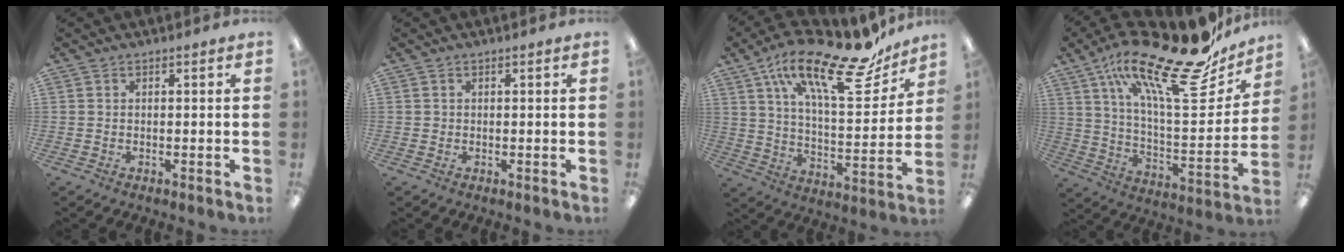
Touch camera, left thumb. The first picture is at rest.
{"total": 0.5, "force": [0.2, 0.5, 0.1], "torque": [-0.002, 0.005, 0.002]}
{"total": 24.6, "force": [17.0, 7.7, 15.9], "torque": [-0.243, -0.109, 0.276]}
{"total": 27.4, "force": [18.9, 7.5, 18.4], "torque": [-0.289, -0.121, 0.309]}